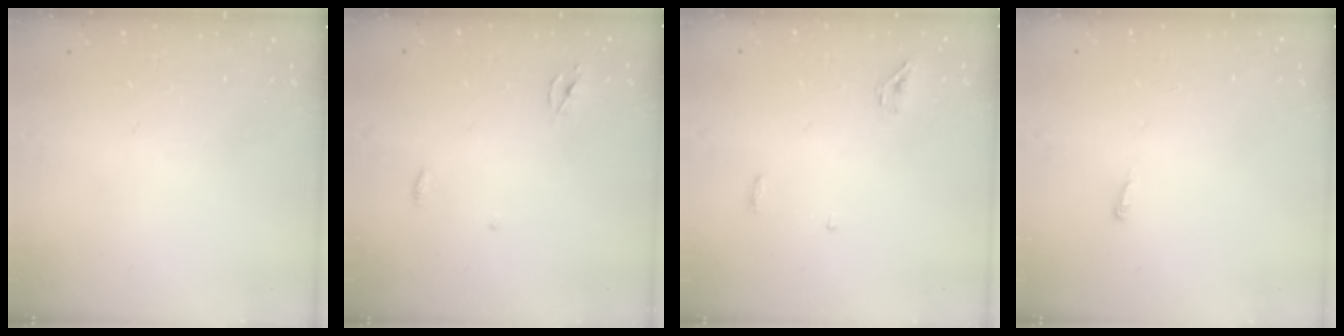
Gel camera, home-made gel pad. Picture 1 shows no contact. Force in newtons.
{"total": 2.3, "press": 2.3, "slide": 0.1}
{"total": 3.4, "press": 3.3, "slide": 1.0}
{"total": 3.3, "press": 3.3, "slide": 0.8}